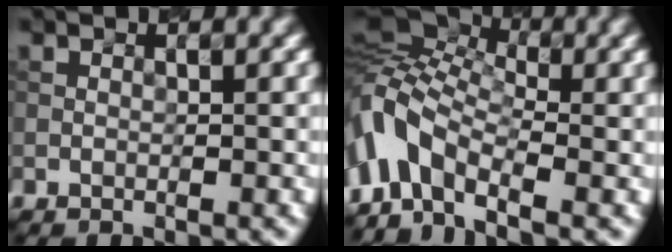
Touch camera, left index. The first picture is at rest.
{"total": 8.2, "force": [-3.2, 5.0, 5.7], "torque": [-0.114, 0.011, -0.084]}